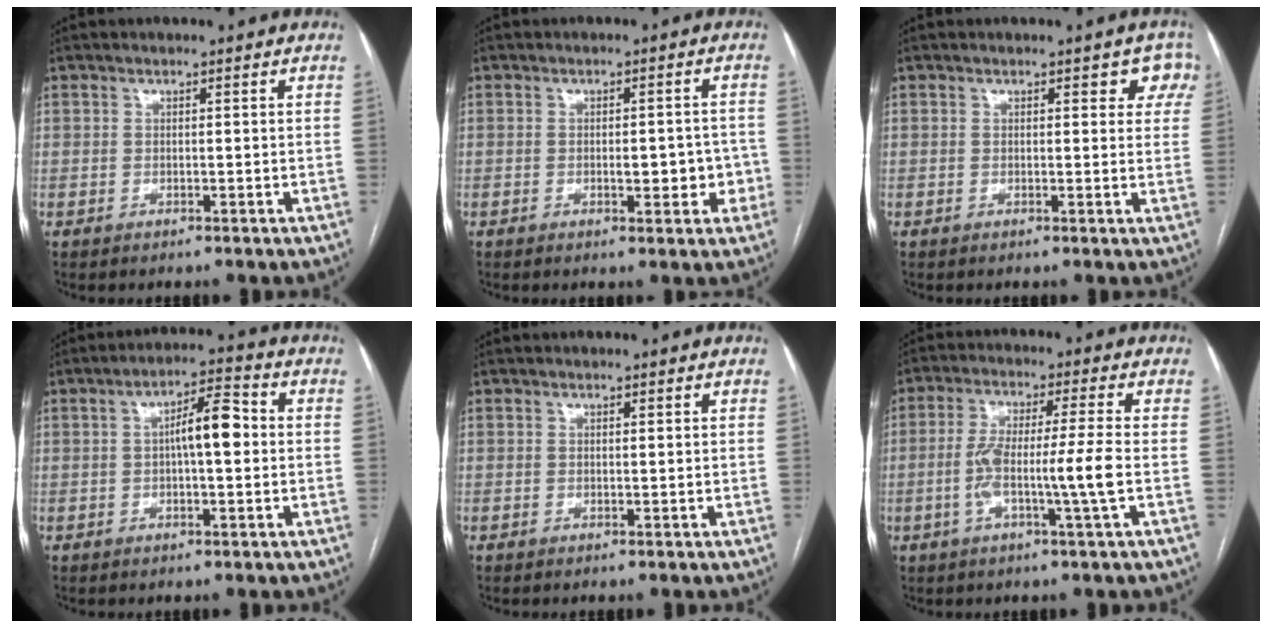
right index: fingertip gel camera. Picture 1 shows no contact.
{"total": 4.8, "force": [-1.1, 1.9, 4.3], "torque": [-0.052, 0.009, -0.010]}
{"total": 3.9, "force": [2.3, 2.1, 2.4], "torque": [-0.001, 0.006, 0.016]}
{"total": 6.8, "force": [0.4, 1.6, 6.6], "torque": [-0.111, 0.020, 0.005]}
{"total": 0.0}
{"total": 8.7, "force": [-1.8, -0.9, 8.5], "torque": [-0.164, 0.002, -0.035]}